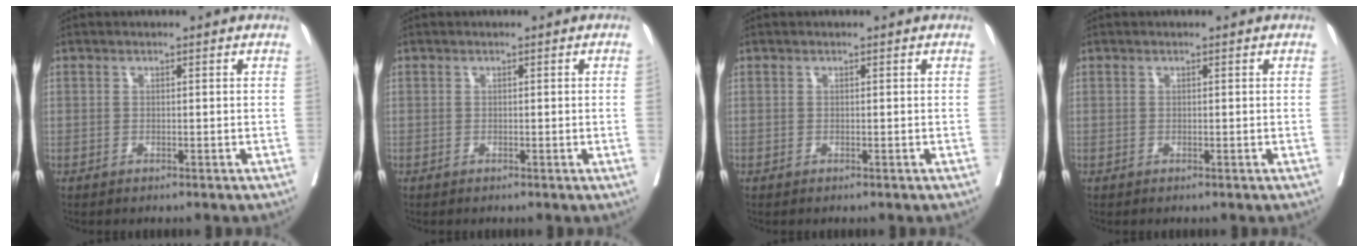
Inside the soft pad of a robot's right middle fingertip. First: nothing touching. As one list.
[{"total": 1.0, "force": [-0.1, -0.4, 0.9], "torque": [-0.013, -0.001, -0.001]}, {"total": 0.0}, {"total": 0.0}]